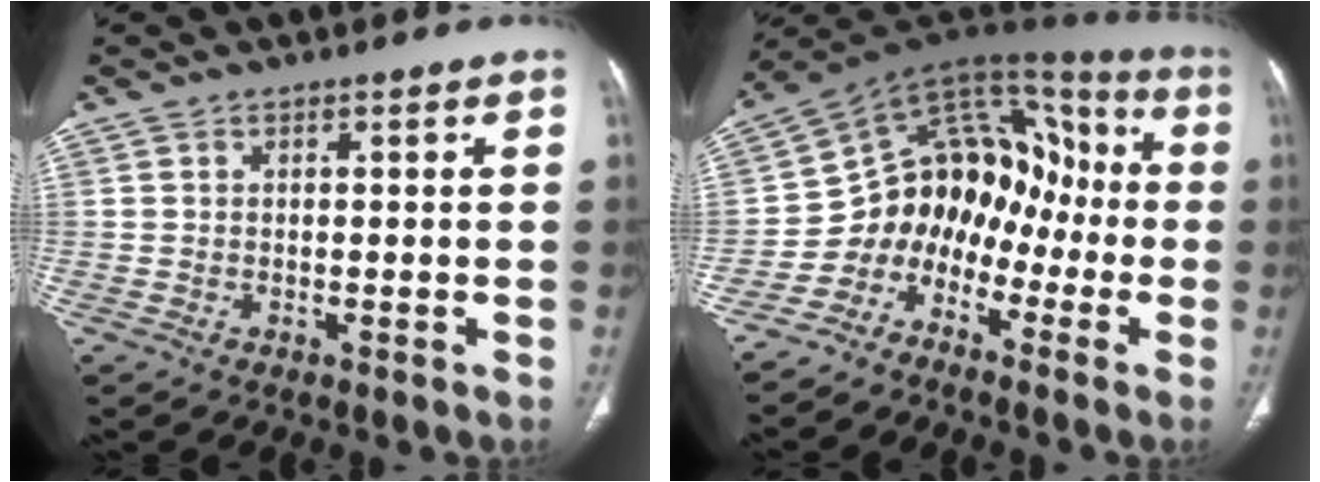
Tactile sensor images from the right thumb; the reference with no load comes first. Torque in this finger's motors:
{"motor_torque": [0.31, 0.19, 0.73, -0.69, 0.08]}